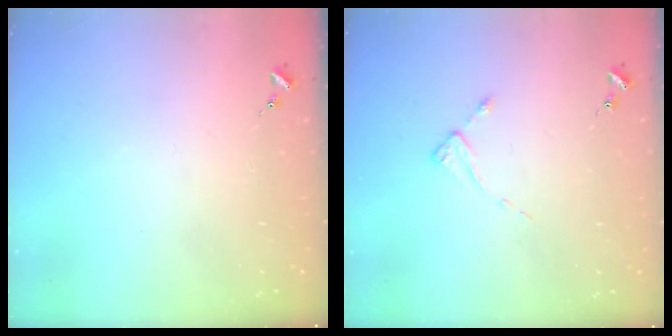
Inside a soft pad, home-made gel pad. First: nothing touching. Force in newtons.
{"total": 2.0, "press": 2.0, "slide": 0.3}